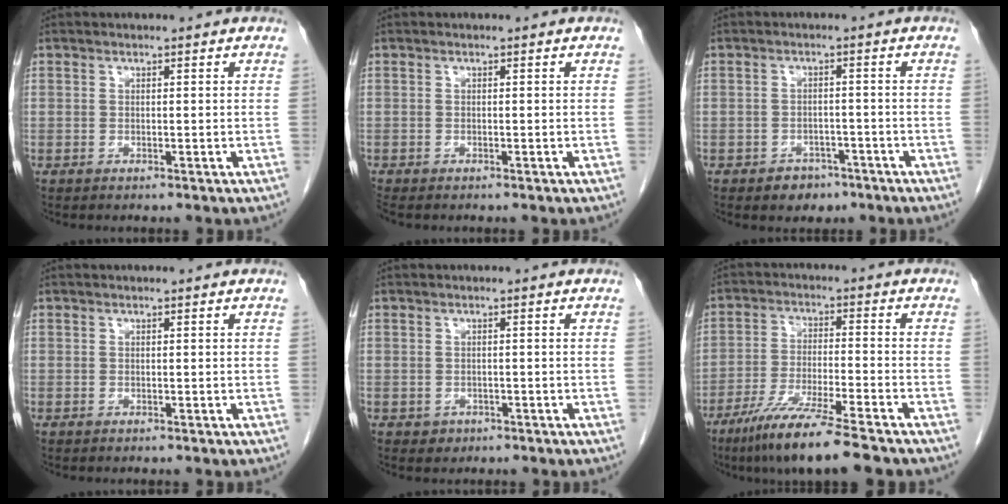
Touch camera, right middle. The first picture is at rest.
{"total": 0.7, "force": [-0.7, 0.1, 0.2], "torque": [-0.011, -0.003, -0.016]}
{"total": 3.5, "force": [-2.3, 2.4, 1.0], "torque": [-0.010, 0.008, -0.025]}
{"total": 0.0}
{"total": 1.2, "force": [-0.6, 1.1, 0.2], "torque": [-0.001, 0.004, -0.004]}
{"total": 11.3, "force": [-8.3, 0.1, 7.6], "torque": [-0.137, -0.034, -0.145]}